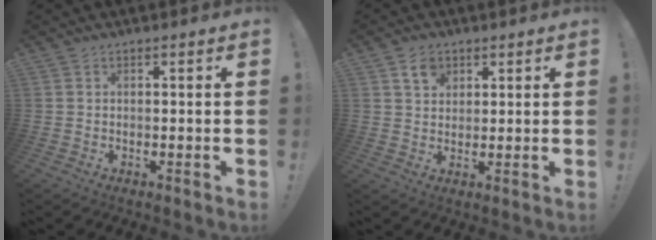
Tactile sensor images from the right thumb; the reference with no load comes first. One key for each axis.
{"total": 5.2, "fx": 2.9, "fy": 3.7, "fz": 2.2, "tx": -0.025, "ty": -0.009, "tz": 0.050}